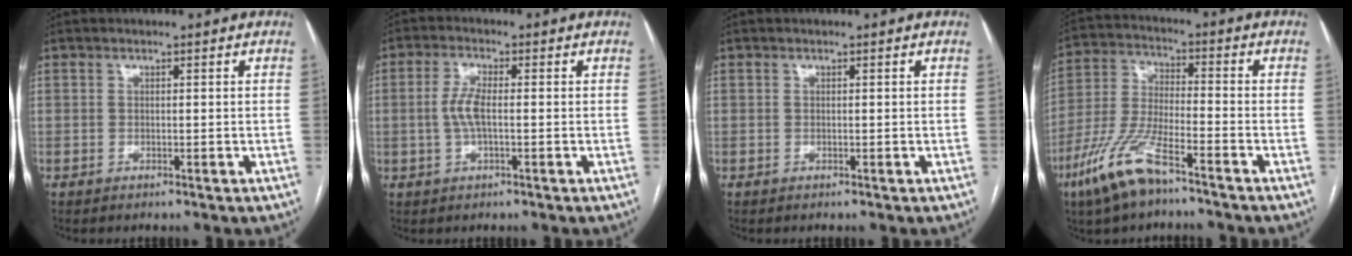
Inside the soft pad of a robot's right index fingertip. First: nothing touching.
{"total": 4.1, "force": [-0.3, 1.1, 4.0], "torque": [-0.091, 0.004, -0.007]}
{"total": 0.0}
{"total": 11.5, "force": [-7.5, 2.7, 8.4], "torque": [-0.187, -0.015, -0.146]}